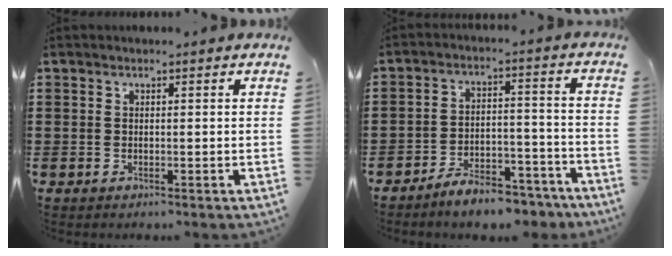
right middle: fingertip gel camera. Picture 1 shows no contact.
{"total": 6.6, "force": [-6.3, 1.0, 1.8], "torque": [-0.023, 0.016, -0.117]}